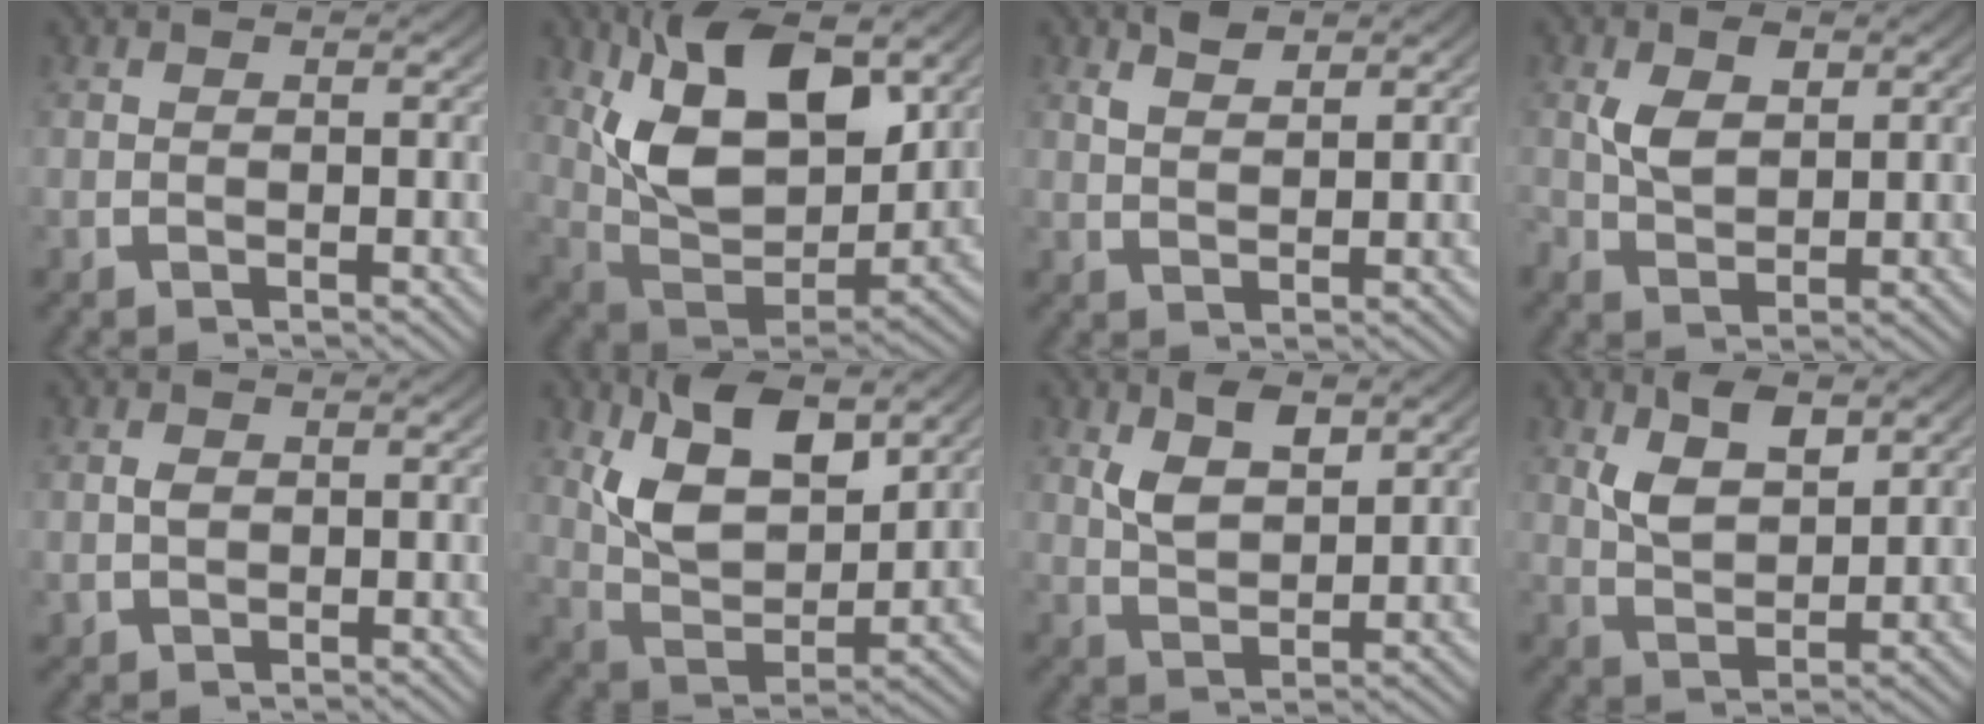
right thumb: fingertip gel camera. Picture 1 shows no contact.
{"total": 14.2, "force": [2.1, 8.8, 11.0], "torque": [-0.223, -0.030, 0.045]}
{"total": 2.3, "force": [1.9, 0.6, 1.1], "torque": [-0.010, 0.001, 0.042]}
{"total": 3.3, "force": [1.1, 2.2, 2.3], "torque": [-0.048, -0.010, 0.030]}
{"total": 1.5, "force": [0.2, 1.3, 0.7], "torque": [-0.019, -0.006, 0.011]}
{"total": 9.9, "force": [2.5, 6.2, 7.4], "torque": [-0.150, -0.018, 0.049]}
{"total": 4.3, "force": [2.2, 2.1, 3.1], "torque": [-0.057, -0.005, 0.052]}
{"total": 4.9, "force": [2.3, 2.5, 3.6], "torque": [-0.069, -0.008, 0.053]}